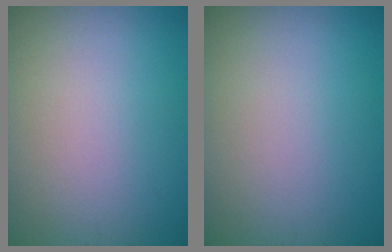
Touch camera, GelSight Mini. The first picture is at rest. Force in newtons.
{"total": 0.0}